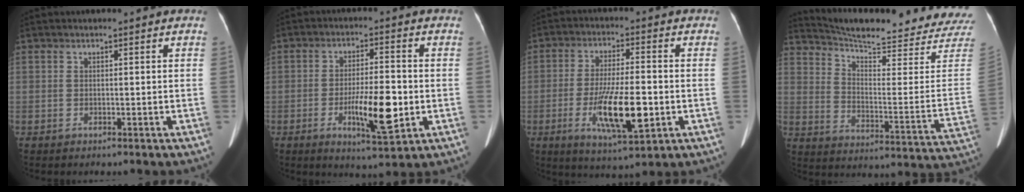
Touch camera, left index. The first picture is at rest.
{"total": 9.1, "force": [-2.3, 1.9, 8.6], "torque": [-0.145, -0.011, -0.036]}
{"total": 11.2, "force": [-2.9, 2.3, 10.6], "torque": [-0.194, -0.017, -0.046]}
{"total": 26.6, "force": [25.4, 1.8, 7.5], "torque": [-0.120, -0.118, 0.312]}